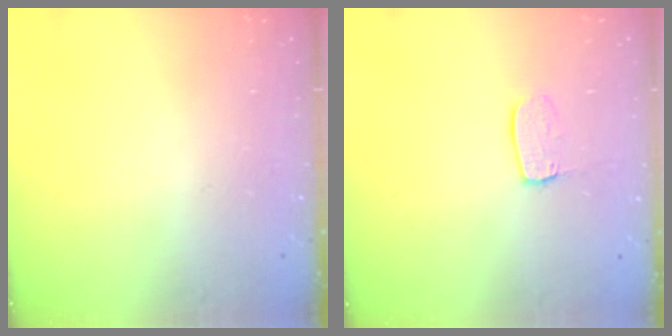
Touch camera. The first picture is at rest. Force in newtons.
{"total": 6.6, "press": 6.6, "slide": 0.5}